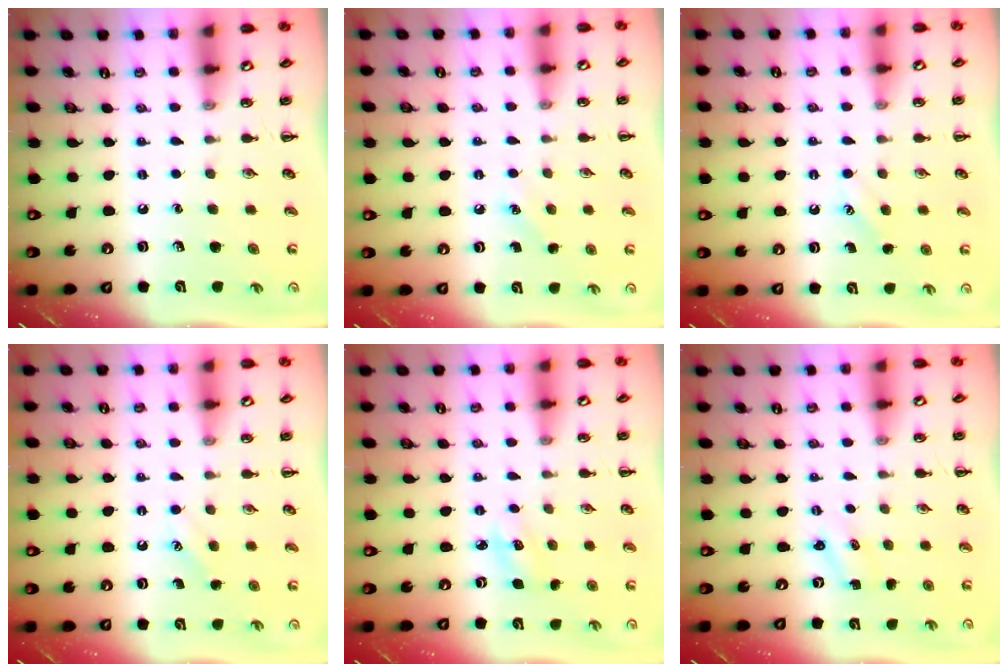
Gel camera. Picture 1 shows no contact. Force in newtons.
{"total": 4.8, "press": 4.7, "slide": 1.2}
{"total": 2.5, "press": 2.5, "slide": 0.6}
{"total": 2.5, "press": 2.5, "slide": 0.6}
{"total": 4.0, "press": 3.9, "slide": 1.1}
{"total": 1.3, "press": 1.2, "slide": 0.3}